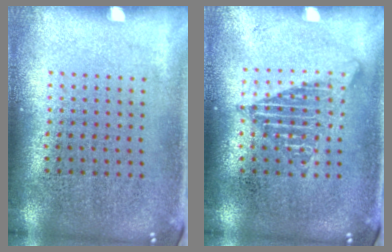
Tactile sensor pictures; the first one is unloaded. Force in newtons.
{"total": 1.2, "press": 1.2, "slide": 0.0}